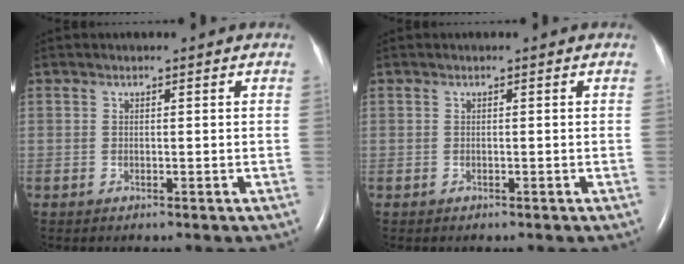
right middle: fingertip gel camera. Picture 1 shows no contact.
{"total": 0.0}